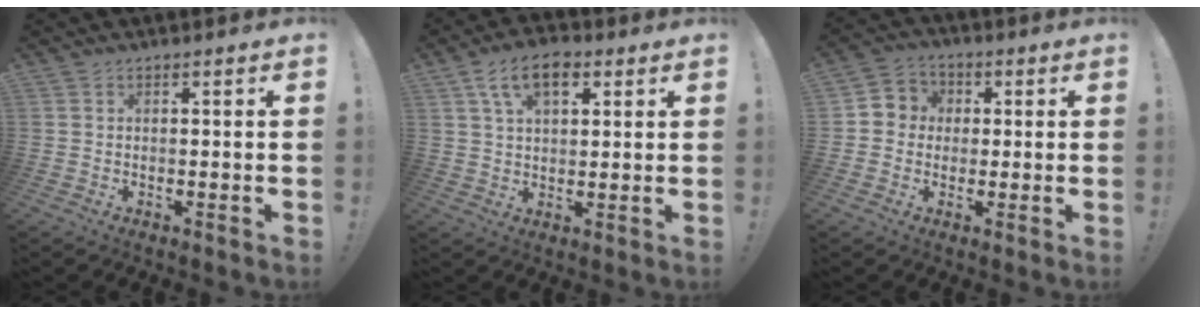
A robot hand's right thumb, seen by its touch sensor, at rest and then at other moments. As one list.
[{"total": 10.3, "force": [4.7, 5.6, 7.2], "torque": [-0.113, 0.001, 0.085]}, {"total": 6.1, "force": [-0.9, 5.9, 1.5], "torque": [-0.017, 0.017, -0.012]}]